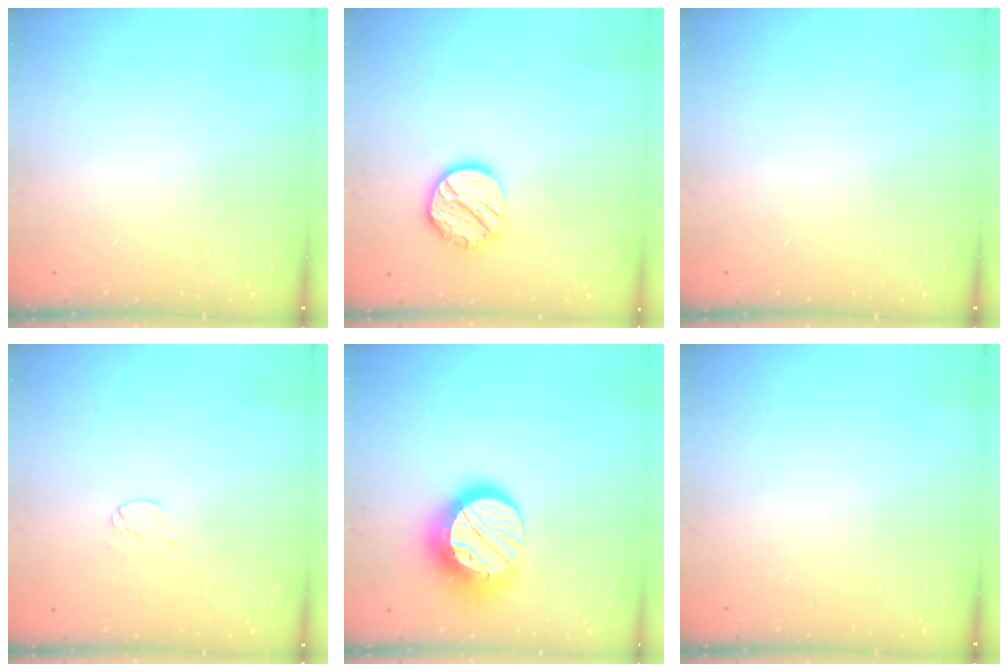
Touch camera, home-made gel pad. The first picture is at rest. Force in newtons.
{"total": 11.6, "press": 11.6, "slide": 0.5}
{"total": 0.0}
{"total": 3.0, "press": 3.0, "slide": 0.2}
{"total": 15.0, "press": 15.0, "slide": 1.0}
{"total": 0.0}